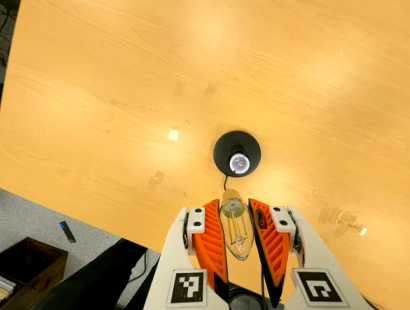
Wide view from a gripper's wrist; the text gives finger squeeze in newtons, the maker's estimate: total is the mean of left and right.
{"total": 19.6, "left": 20.9, "right": 18.4}